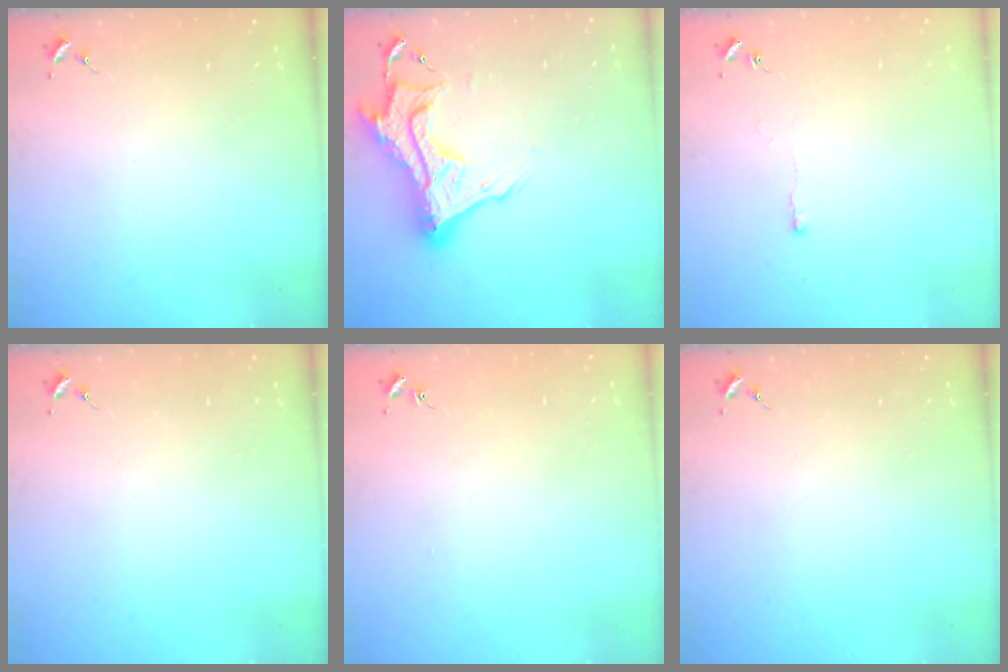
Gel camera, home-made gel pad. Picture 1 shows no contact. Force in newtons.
{"total": 16.8, "press": 16.7, "slide": 1.5}
{"total": 3.5, "press": 3.4, "slide": 0.5}
{"total": 0.0}
{"total": 0.6, "press": 0.6, "slide": 0.1}
{"total": 0.0}